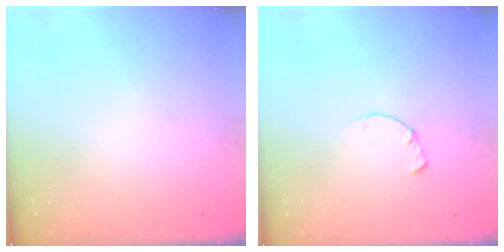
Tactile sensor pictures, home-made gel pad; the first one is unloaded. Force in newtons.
{"total": 1.7, "press": 1.7, "slide": 0.2}